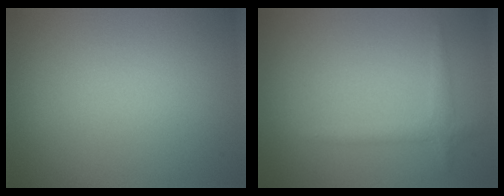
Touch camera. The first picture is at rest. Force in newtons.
{"total": 1.4, "press": 1.4, "slide": 0.1}